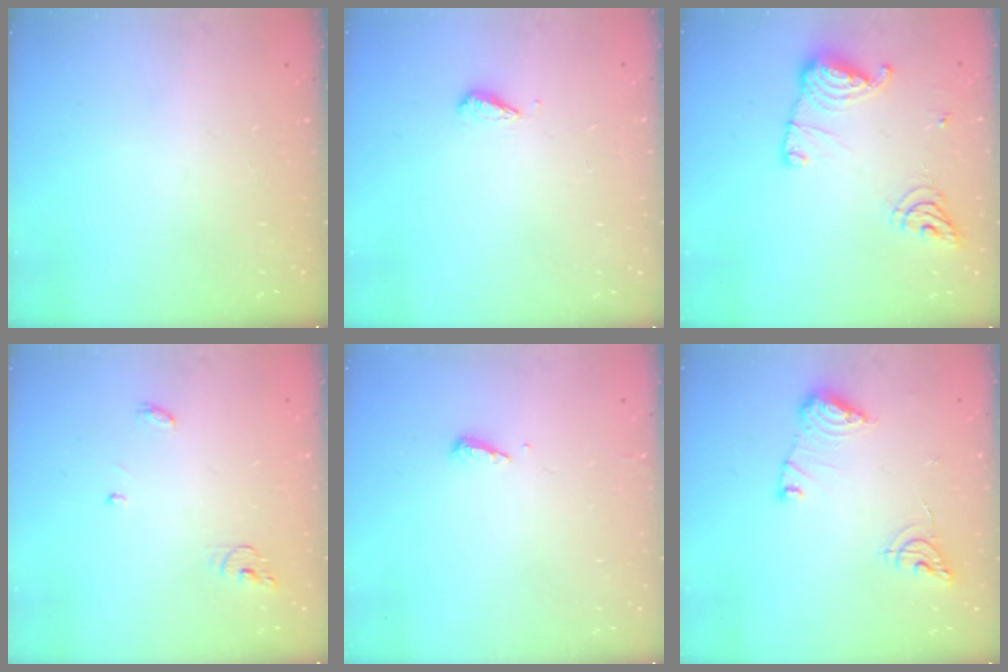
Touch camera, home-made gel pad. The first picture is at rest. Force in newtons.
{"total": 3.6, "press": 3.6, "slide": 0.5}
{"total": 13.2, "press": 13.2, "slide": 1.2}
{"total": 4.5, "press": 4.5, "slide": 0.3}
{"total": 5.1, "press": 5.1, "slide": 0.5}
{"total": 11.5, "press": 11.4, "slide": 1.0}